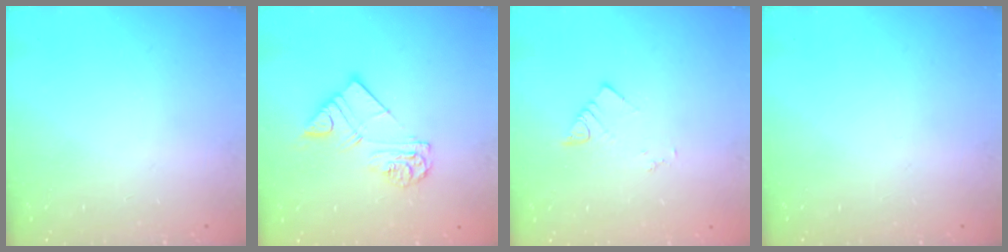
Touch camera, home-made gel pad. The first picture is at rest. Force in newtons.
{"total": 11.1, "press": 11.0, "slide": 1.2}
{"total": 3.6, "press": 3.5, "slide": 0.2}
{"total": 0.0}